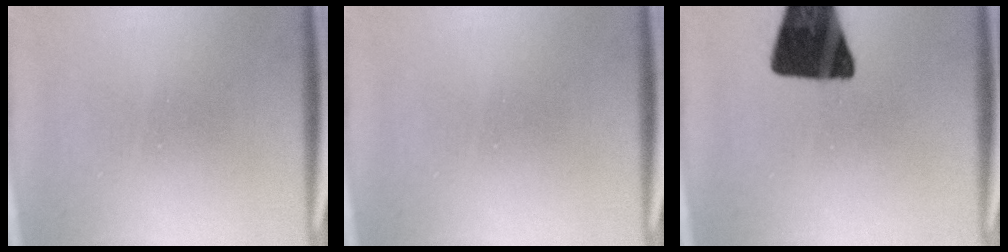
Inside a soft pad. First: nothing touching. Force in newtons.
{"total": 0.0}
{"total": 18.0}